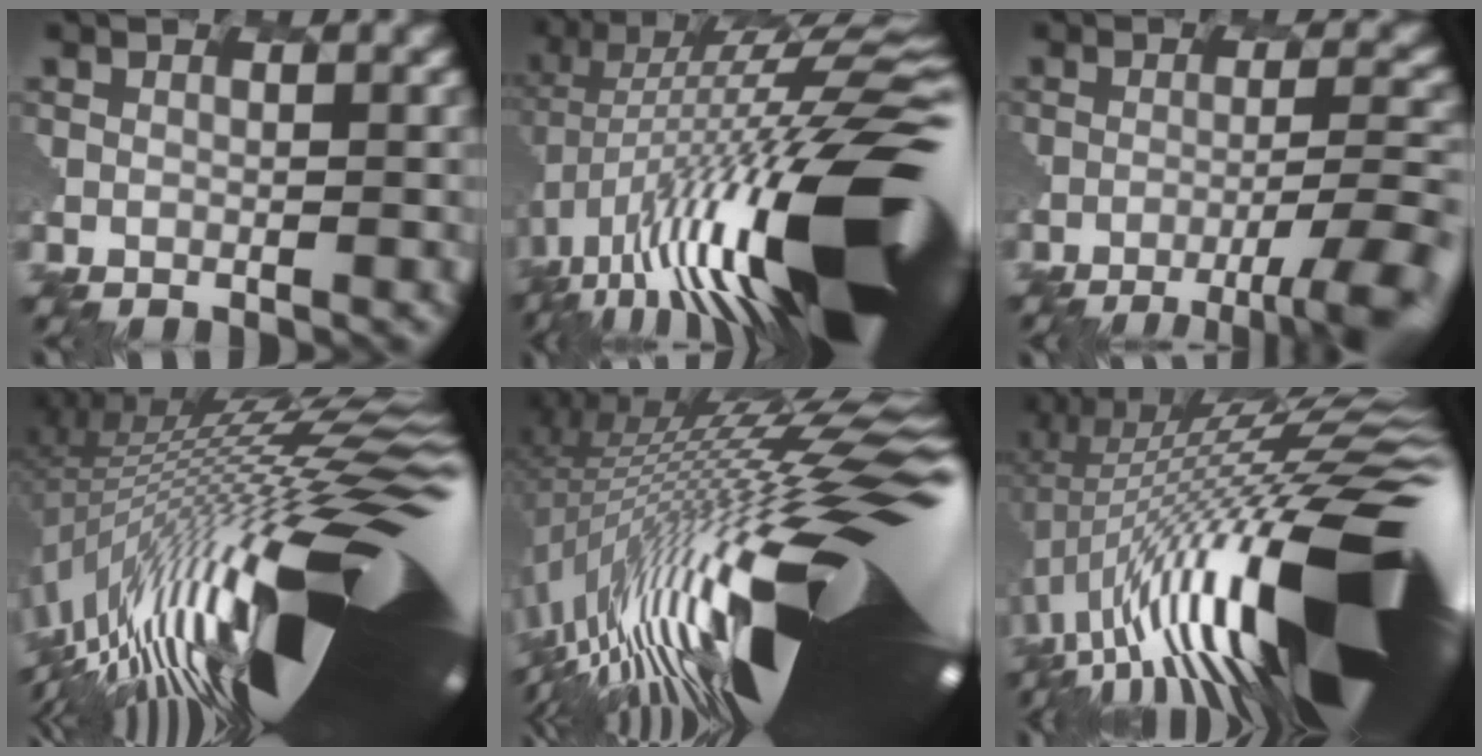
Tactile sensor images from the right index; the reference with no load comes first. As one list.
[{"total": 18.7, "force": [-2.8, 6.4, 17.3], "torque": [-0.274, 0.001, -0.043]}, {"total": 10.1, "force": [-7.0, 2.2, 6.9], "torque": [-0.099, -0.007, -0.071]}, {"total": 19.5, "force": [-1.4, 5.5, 18.7], "torque": [-0.301, -0.014, -0.028]}, {"total": 20.1, "force": [0.3, 5.1, 19.5], "torque": [-0.323, 0.000, 0.005]}, {"total": 20.2, "force": [-0.9, 6.4, 19.1], "torque": [-0.294, 0.001, -0.006]}]